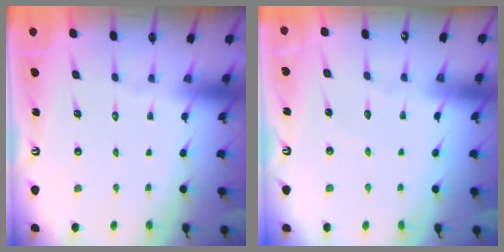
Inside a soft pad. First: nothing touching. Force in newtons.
{"total": 3.9, "press": 3.8, "slide": 0.3}